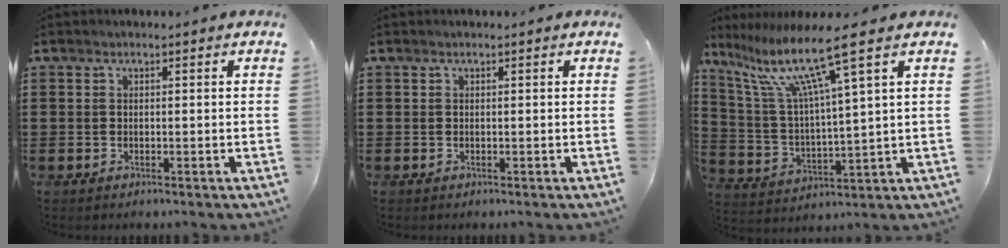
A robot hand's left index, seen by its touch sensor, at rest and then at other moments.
{"total": 0.0}
{"total": 12.1, "force": [7.8, 0.8, 9.3], "torque": [-0.210, -0.030, 0.124]}